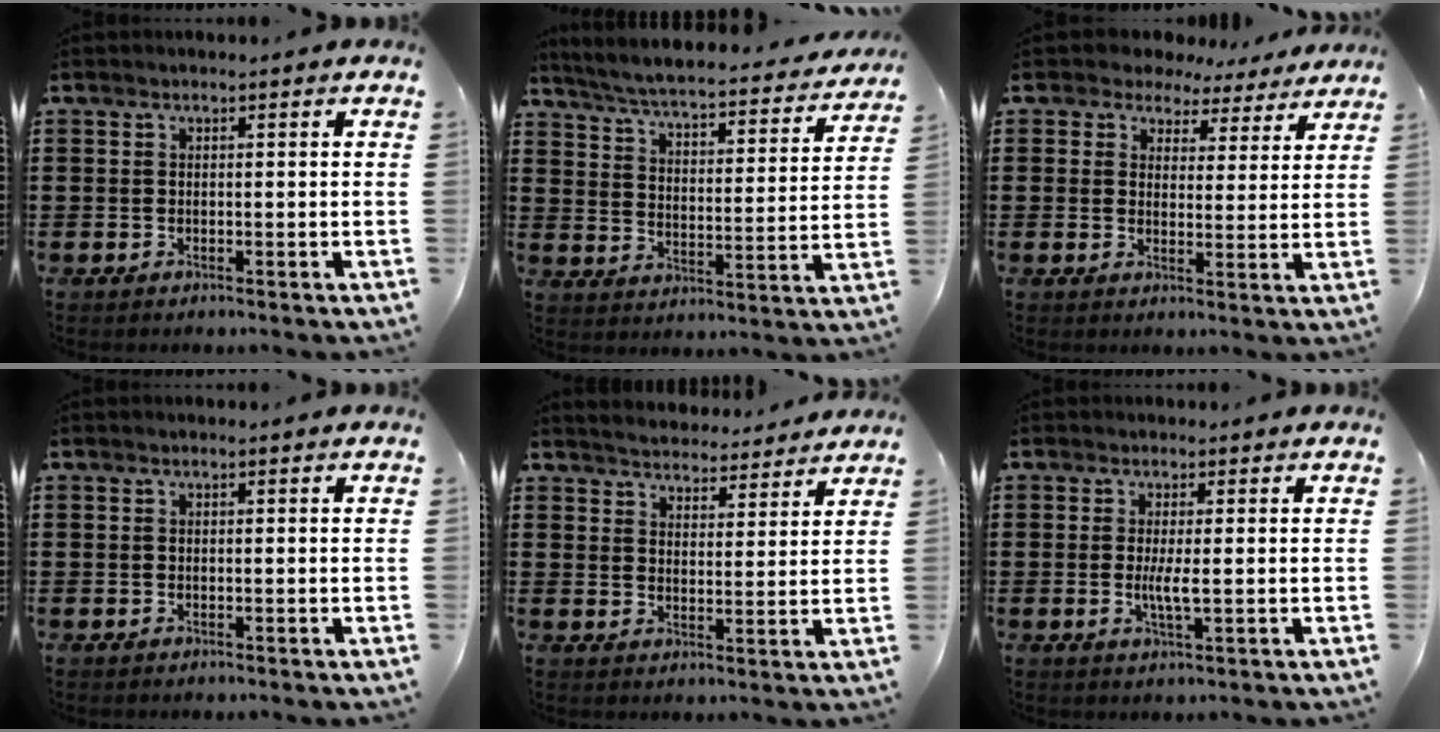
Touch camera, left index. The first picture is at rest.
{"total": 4.7, "force": [4.5, -0.2, 1.5], "torque": [-0.053, -0.038, 0.069]}
{"total": 4.3, "force": [3.7, 2.0, 0.4], "torque": [-0.023, -0.018, 0.063]}
{"total": 0.0}
{"total": 3.9, "force": [3.9, 0.1, -0.3], "torque": [-0.013, -0.025, 0.068]}
{"total": 3.2, "force": [0.0, 0.4, 3.1], "torque": [-0.056, -0.002, -0.001]}